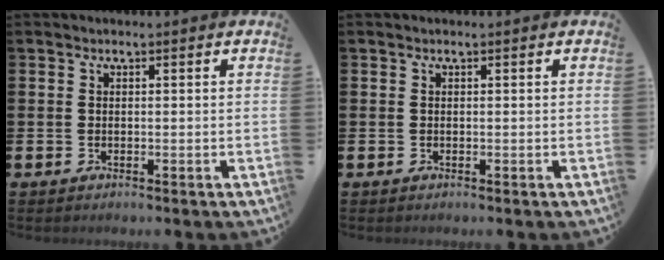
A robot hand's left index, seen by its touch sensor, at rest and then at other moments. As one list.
[{"total": 0.0}]